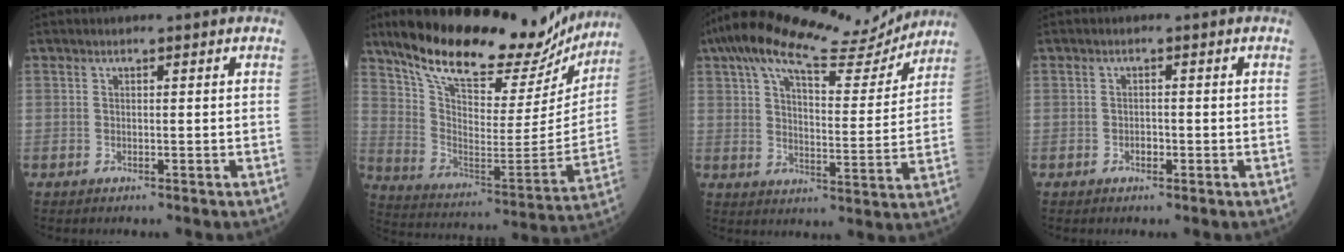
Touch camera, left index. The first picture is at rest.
{"total": 27.2, "force": [22.6, 8.3, 12.6], "torque": [-0.206, -0.007, 0.330]}
{"total": 19.2, "force": [16.1, 4.0, 9.7], "torque": [-0.164, 0.027, 0.235]}
{"total": 1.1, "force": [-0.6, 0.7, 0.6], "torque": [-0.009, 0.004, -0.011]}